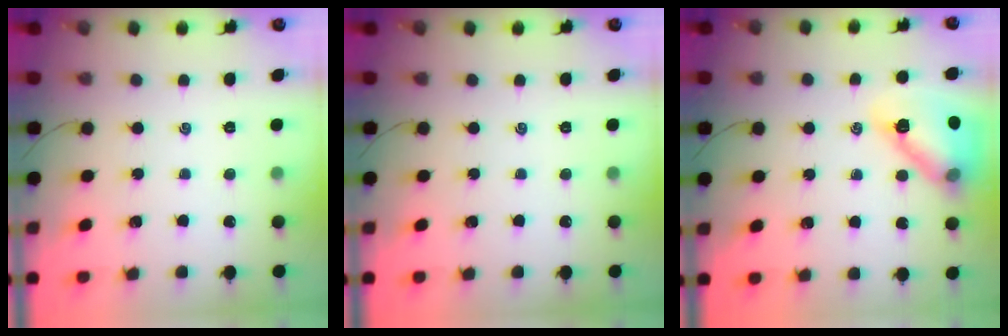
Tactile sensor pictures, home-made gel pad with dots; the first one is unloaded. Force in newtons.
{"total": 0.0}
{"total": 17.3, "press": 17.1, "slide": 2.3}